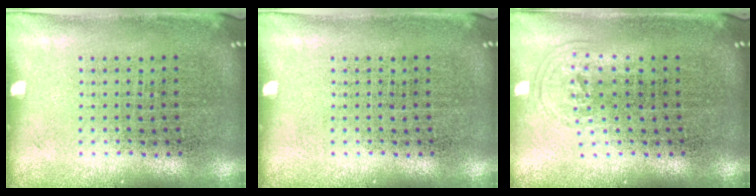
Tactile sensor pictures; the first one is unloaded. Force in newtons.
{"total": 0.0}
{"total": 0.8, "press": 0.6, "slide": 0.6}